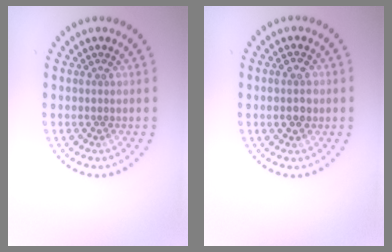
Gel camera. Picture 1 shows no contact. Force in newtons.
{"total": 2.7, "press": 2.7, "slide": 0.2}